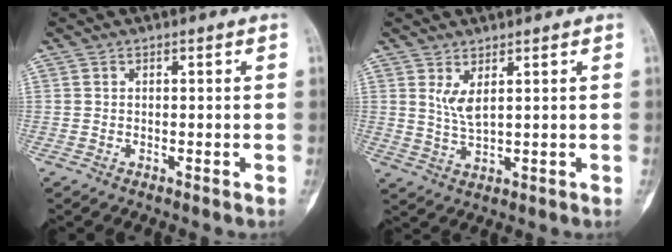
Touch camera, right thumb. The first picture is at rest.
{"total": 3.7, "force": [1.6, 0.9, 3.2], "torque": [-0.067, -0.018, 0.041]}